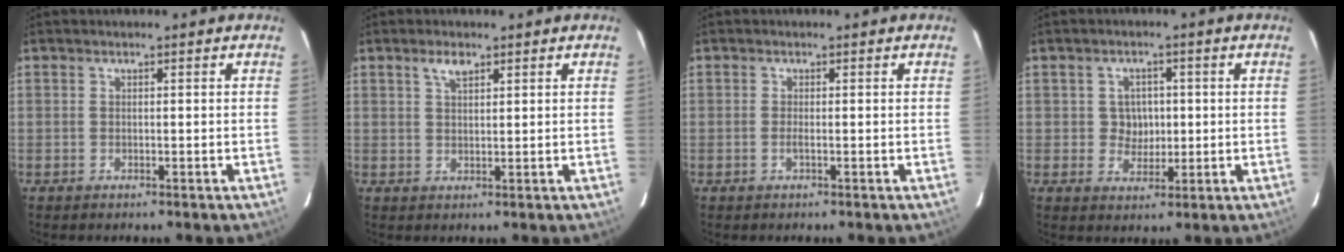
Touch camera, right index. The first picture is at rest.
{"total": 2.6, "force": [1.7, 1.1, 1.6], "torque": [-0.030, 0.006, 0.031]}
{"total": 0.8, "force": [-0.2, -0.1, 0.8], "torque": [-0.015, 0.000, -0.006]}
{"total": 4.2, "force": [0.2, 4.0, 1.5], "torque": [-0.026, 0.011, 0.007]}